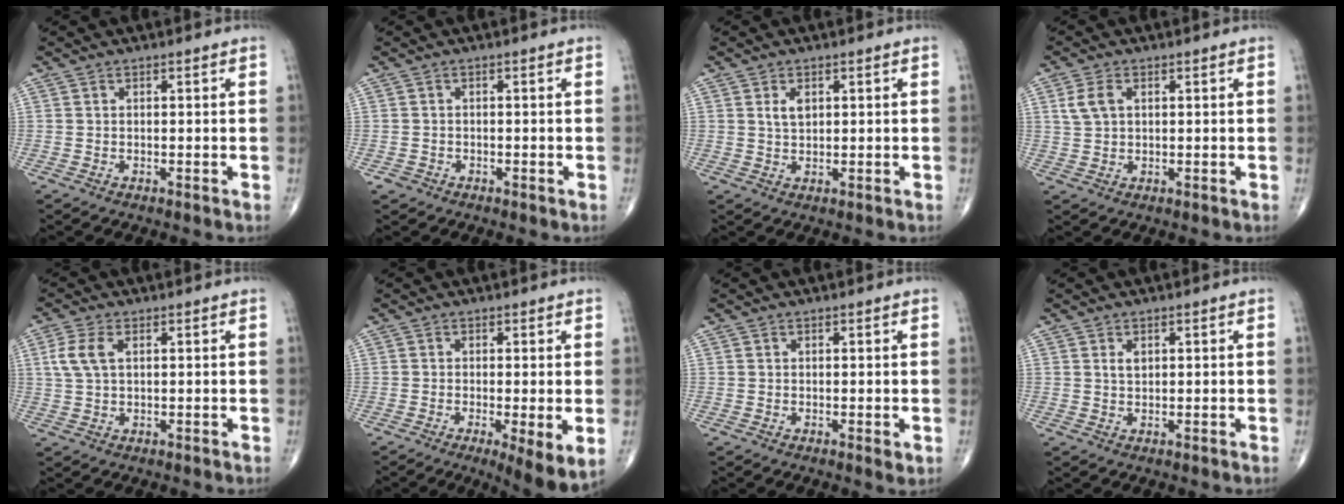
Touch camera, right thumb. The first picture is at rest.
{"total": 1.1, "force": [-0.6, 0.9, 0.1], "torque": [0.005, 0.006, -0.012]}
{"total": 2.7, "force": [0.9, 1.6, 1.9], "torque": [-0.030, -0.004, 0.019]}
{"total": 4.0, "force": [1.3, 2.5, 2.8], "torque": [-0.061, 0.006, 0.029]}
{"total": 5.1, "force": [1.4, 2.8, 4.0], "torque": [-0.101, 0.010, 0.028]}
{"total": 7.0, "force": [-1.8, 1.6, 6.6], "torque": [-0.109, -0.023, -0.030]}
{"total": 1.1, "force": [-0.1, 0.5, 1.0], "torque": [-0.015, -0.005, -0.002]}
{"total": 1.6, "force": [0.6, 1.0, 1.1], "torque": [-0.016, -0.002, 0.013]}